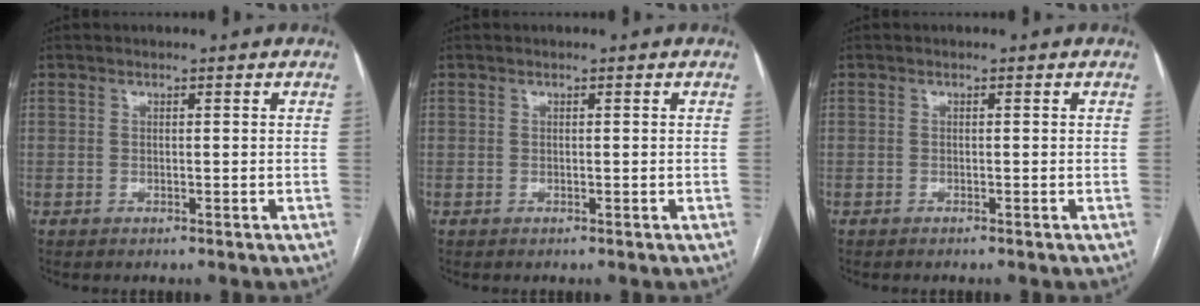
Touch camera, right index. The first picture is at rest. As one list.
[{"total": 0.0}, {"total": 0.0}]